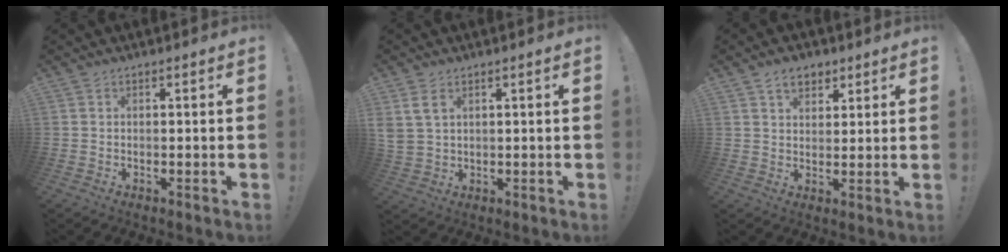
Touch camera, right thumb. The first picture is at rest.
{"total": 5.5, "force": [2.9, 3.3, 3.4], "torque": [-0.061, -0.010, 0.055]}
{"total": 6.2, "force": [3.7, 4.1, 2.8], "torque": [-0.032, -0.014, 0.065]}